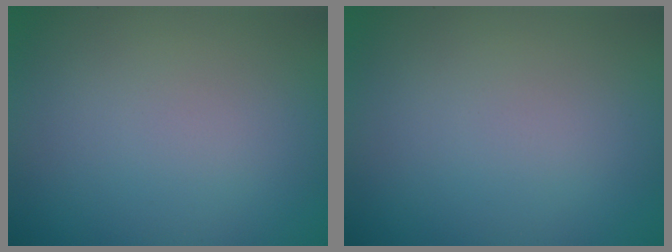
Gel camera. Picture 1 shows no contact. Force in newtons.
{"total": 0.0}